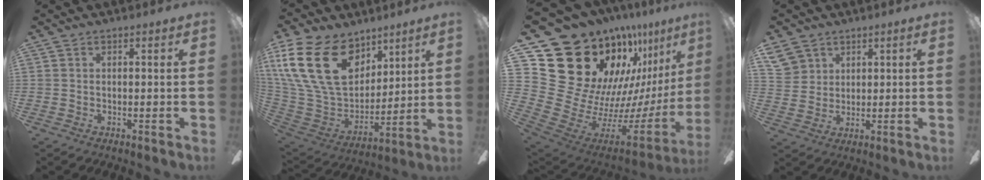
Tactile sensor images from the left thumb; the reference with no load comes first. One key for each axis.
{"total": 25.7, "fx": 11.4, "fy": 17.0, "fz": 15.5, "tx": -0.336, "ty": -0.046, "tz": 0.212}
{"total": 27.3, "fx": 14.3, "fy": 18.2, "fz": 14.4, "tx": -0.216, "ty": -0.172, "tz": 0.335}
{"total": 6.7, "fx": 4.2, "fy": 5.0, "fz": 1.5, "tx": -0.036, "ty": -0.007, "tz": 0.082}